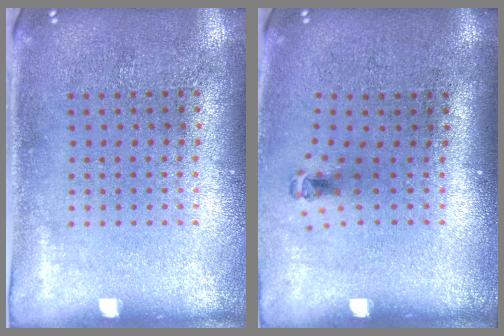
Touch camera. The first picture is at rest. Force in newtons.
{"total": 0.6, "press": 0.3, "slide": 0.5}